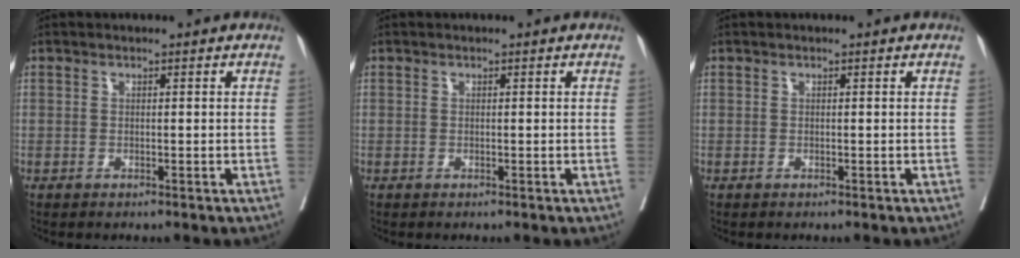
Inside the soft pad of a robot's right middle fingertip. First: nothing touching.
{"total": 0.0}
{"total": 0.0}